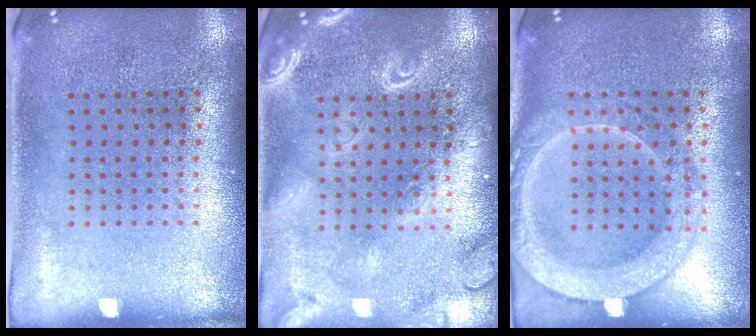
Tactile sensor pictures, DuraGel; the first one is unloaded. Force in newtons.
{"total": 2.6, "press": 2.5, "slide": 0.3}
{"total": 2.2, "press": 2.2, "slide": 0.3}